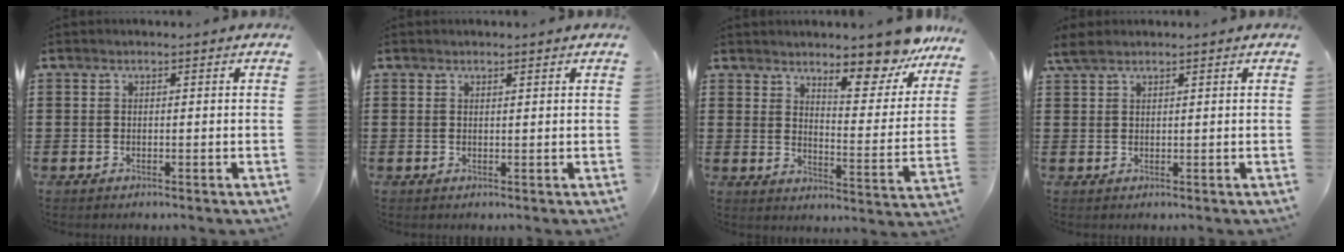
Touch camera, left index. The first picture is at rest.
{"total": 0.9, "force": [0.8, 0.0, 0.5], "torque": [-0.010, -0.001, 0.015]}
{"total": 9.5, "force": [8.3, 1.0, 4.4], "torque": [-0.065, -0.067, 0.140]}
{"total": 2.5, "force": [1.8, 0.7, 1.6], "torque": [-0.035, 0.004, 0.033]}